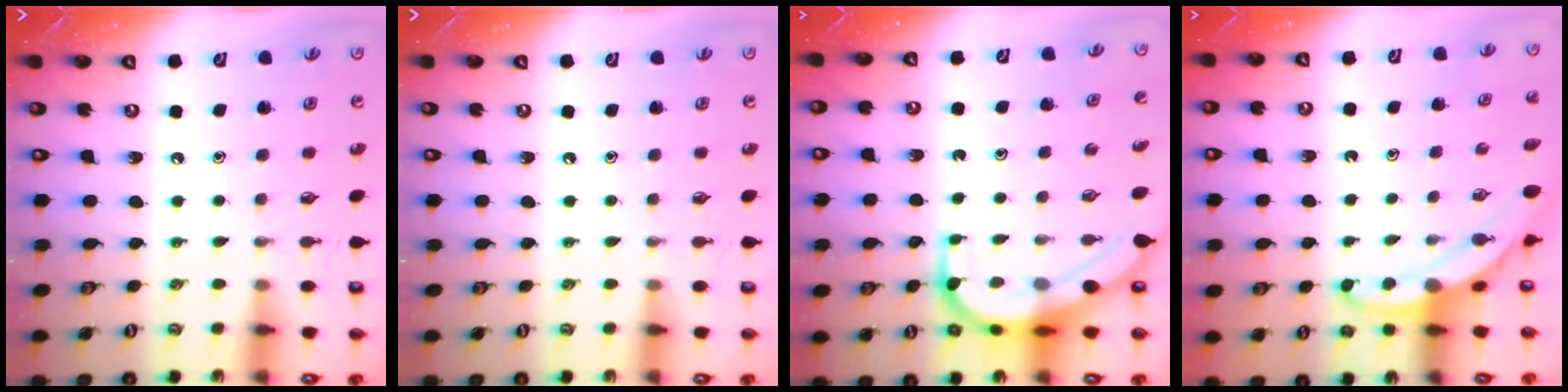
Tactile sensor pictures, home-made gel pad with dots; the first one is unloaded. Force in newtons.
{"total": 0.0}
{"total": 8.4, "press": 8.4, "slide": 0.8}
{"total": 5.1, "press": 5.0, "slide": 0.4}